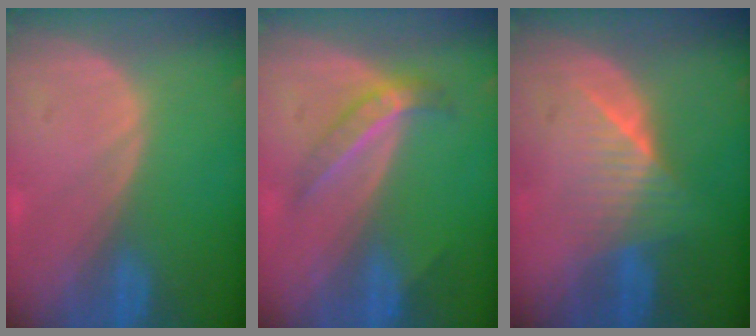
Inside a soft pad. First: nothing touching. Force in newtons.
{"total": 4.0, "press": 3.9, "slide": 0.7}
{"total": 6.2, "press": 5.7, "slide": 2.6}